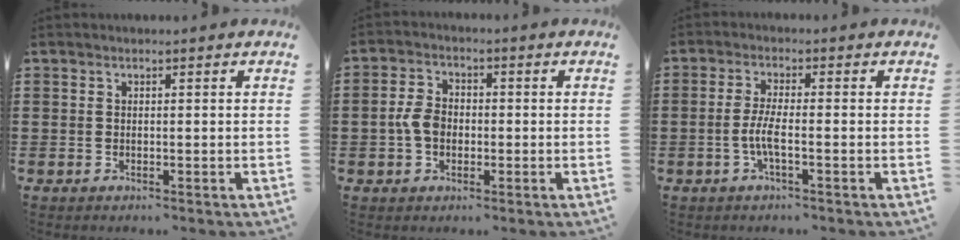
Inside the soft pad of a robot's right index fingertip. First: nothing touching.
{"total": 4.3, "force": [-0.9, 3.0, 3.0], "torque": [-0.071, 0.002, -0.020]}
{"total": 3.8, "force": [-1.2, 0.6, 3.6], "torque": [-0.084, -0.006, -0.030]}